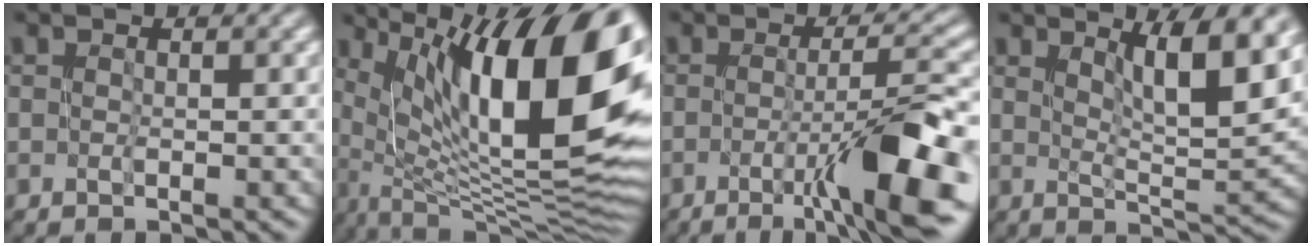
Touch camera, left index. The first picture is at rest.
{"total": 17.2, "force": [5.5, 6.7, 14.9], "torque": [-0.210, 0.018, 0.105]}
{"total": 10.0, "force": [-5.1, 2.5, 8.2], "torque": [-0.121, 0.007, -0.075]}
{"total": 7.2, "force": [2.9, 1.9, 6.4], "torque": [-0.088, -0.009, 0.057]}